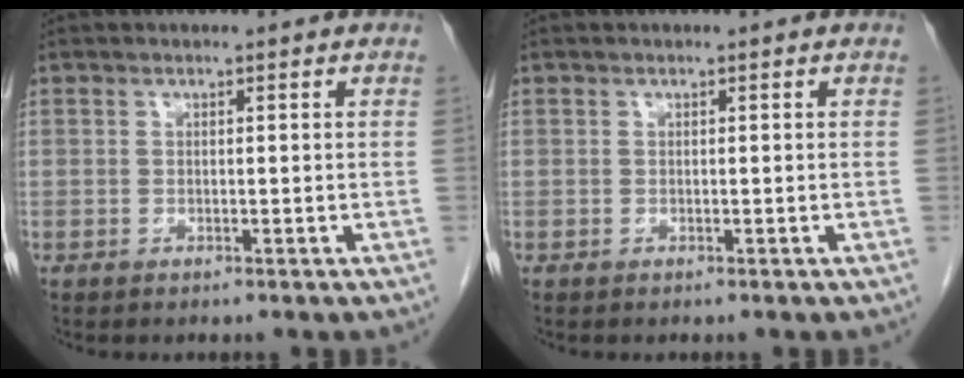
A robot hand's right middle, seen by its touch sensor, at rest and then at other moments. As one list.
[{"total": 0.0}]